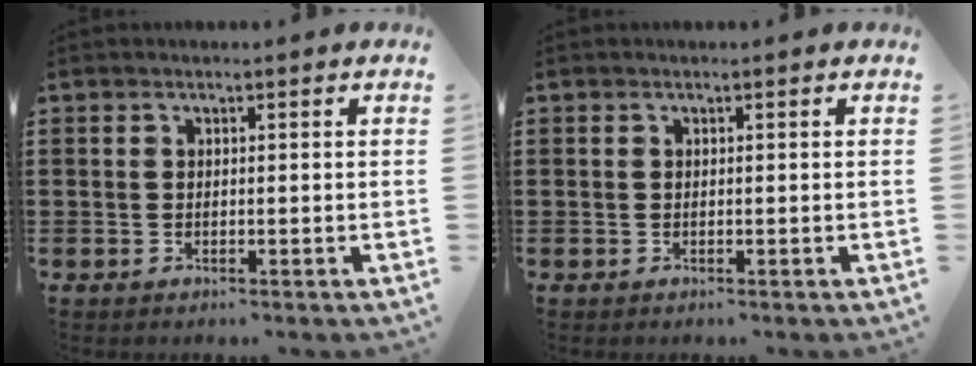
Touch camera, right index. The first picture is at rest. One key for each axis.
{"total": 0.0}